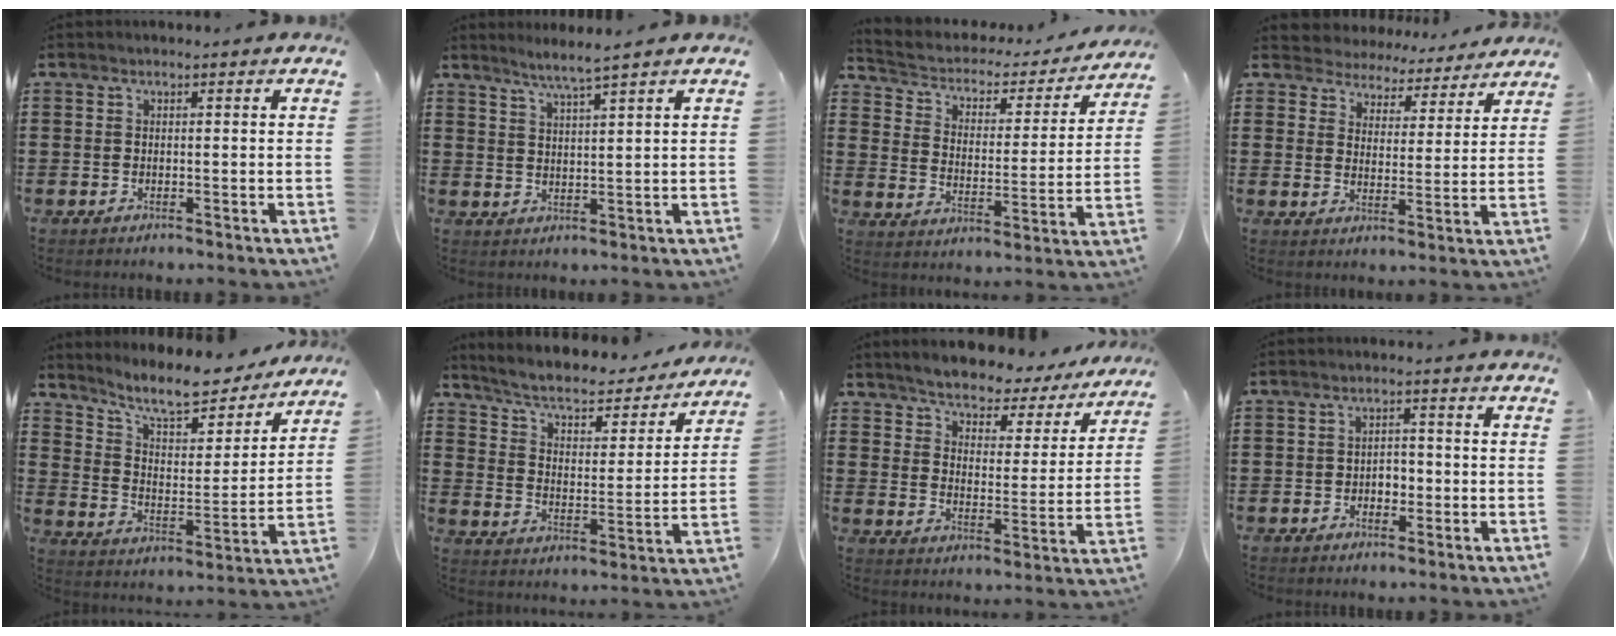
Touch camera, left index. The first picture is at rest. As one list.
[{"total": 3.4, "force": [2.9, -0.7, 1.7], "torque": [-0.040, -0.009, 0.051]}, {"total": 2.6, "force": [1.8, 1.8, 0.7], "torque": [-0.031, -0.017, 0.021]}, {"total": 4.8, "force": [4.8, 0.8, -0.4], "torque": [-0.021, -0.035, 0.081]}, {"total": 9.9, "force": [9.0, 1.2, 4.0], "torque": [-0.096, -0.059, 0.155]}, {"total": 5.0, "force": [4.2, 1.2, 2.5], "torque": [-0.069, -0.029, 0.063]}, {"total": 4.4, "force": [4.4, 0.4, 0.4], "torque": [-0.036, -0.036, 0.069]}, {"total": 2.2, "force": [-0.7, 1.6, 1.4], "torque": [-0.030, 0.006, -0.018]}]